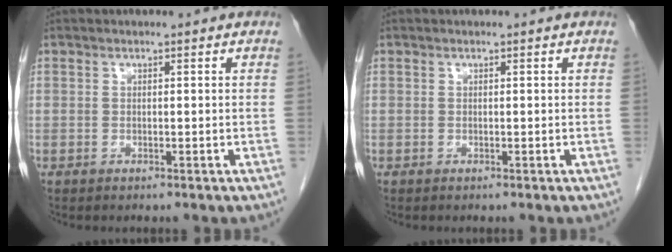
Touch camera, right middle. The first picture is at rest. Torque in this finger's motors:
{"motor_torque": [0.00, 0.00, 0.01, 0.00]}